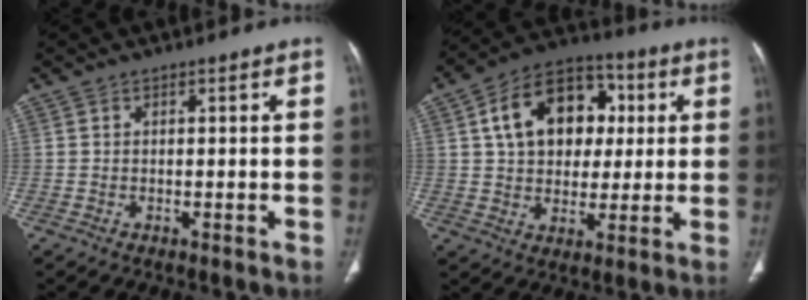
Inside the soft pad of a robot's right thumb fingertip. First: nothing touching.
{"total": 17.0, "force": [4.0, 12.3, 11.0], "torque": [-0.146, 0.013, 0.062]}